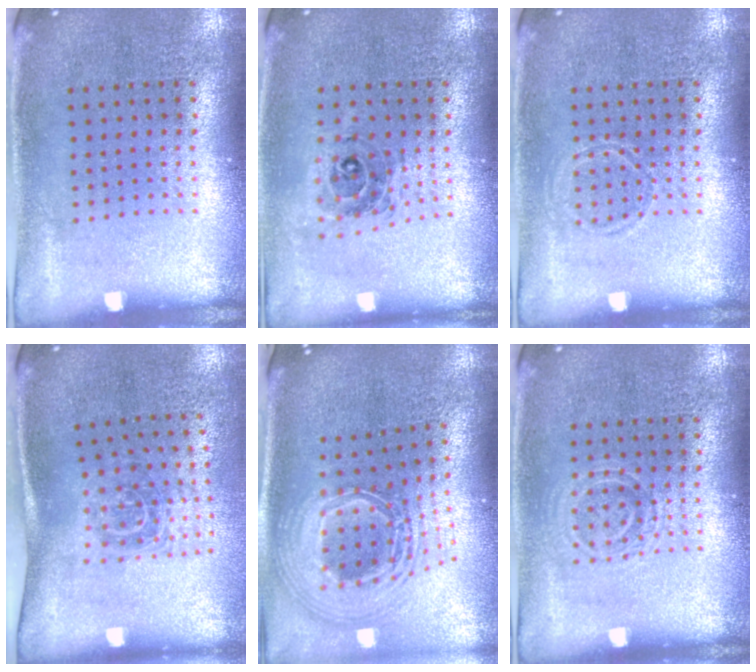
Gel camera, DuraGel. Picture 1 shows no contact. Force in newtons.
{"total": 0.6, "press": 0.6, "slide": 0.2}
{"total": 0.8, "press": 0.8, "slide": 0.1}
{"total": 1.8, "press": 1.2, "slide": 1.3}
{"total": 2.8, "press": 1.9, "slide": 2.0}
{"total": 1.6, "press": 1.5, "slide": 0.4}